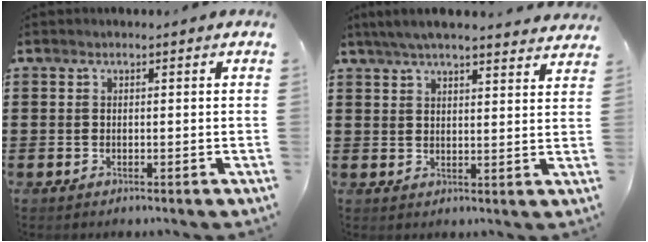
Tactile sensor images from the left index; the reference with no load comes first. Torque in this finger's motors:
{"motor_torque": [2.14, 0.00, 0.54, 0.10]}